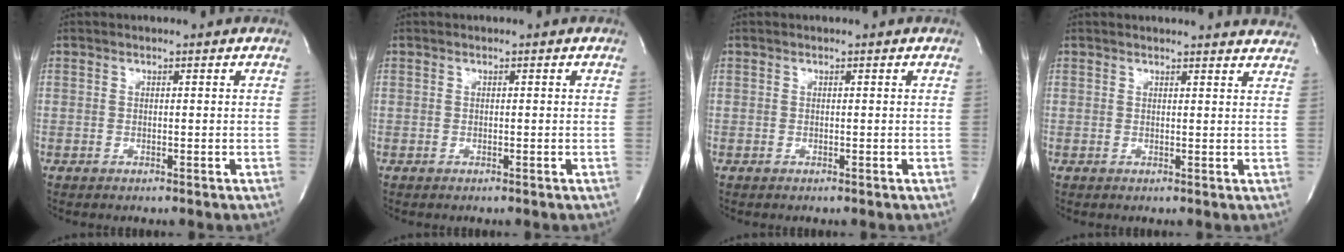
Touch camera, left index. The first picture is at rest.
{"total": 0.0}
{"total": 0.0}
{"total": 12.0, "force": [11.7, 1.3, 2.2], "torque": [-0.010, -0.025, 0.111]}